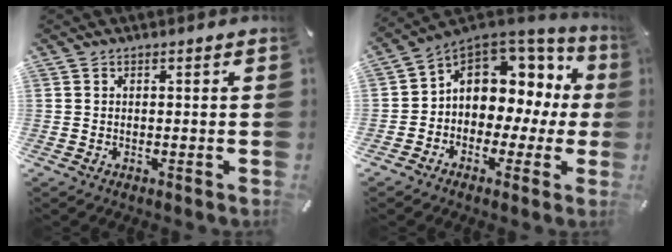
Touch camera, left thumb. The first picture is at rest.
{"total": 8.7, "force": [2.9, 7.3, 3.7], "torque": [-0.064, -0.035, 0.054]}